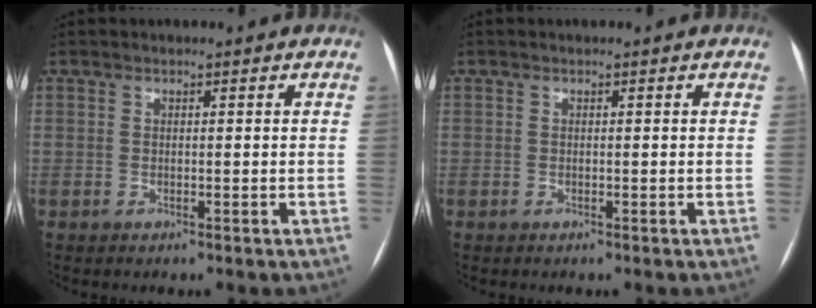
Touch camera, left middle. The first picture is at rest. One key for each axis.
{"total": 0.0}